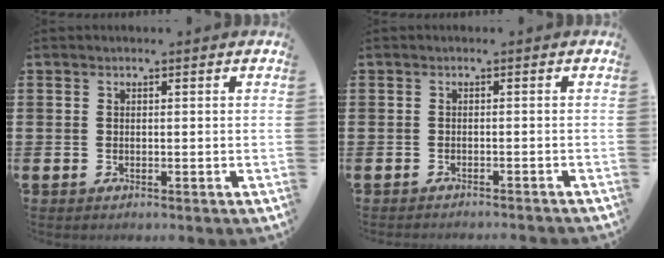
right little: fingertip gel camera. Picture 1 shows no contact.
{"total": 0.9, "force": [-0.8, -0.2, 0.0], "torque": [0.001, 0.000, -0.018]}